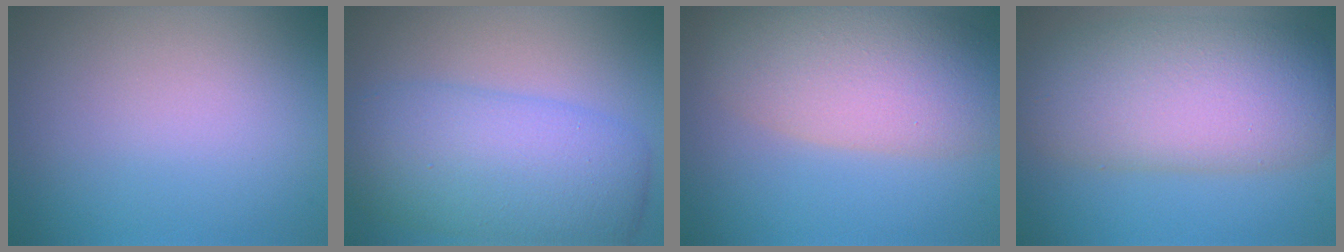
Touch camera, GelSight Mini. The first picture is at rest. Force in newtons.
{"total": 8.2, "press": 8.2, "slide": 0.1}
{"total": 7.3, "press": 7.3, "slide": 0.5}
{"total": 8.9, "press": 8.9, "slide": 0.7}